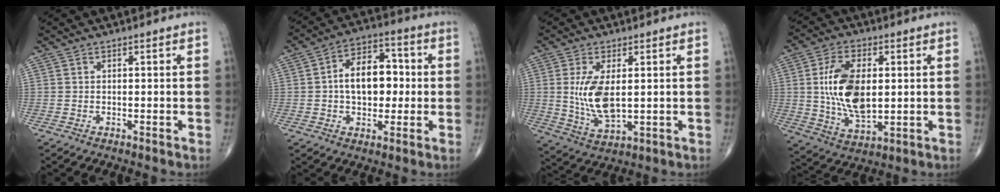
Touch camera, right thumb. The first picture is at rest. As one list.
[{"total": 11.9, "force": [0.3, 7.6, 9.2], "torque": [-0.115, 0.024, -0.001]}, {"total": 9.6, "force": [1.0, 4.4, 8.5], "torque": [-0.170, -0.017, 0.032]}, {"total": 14.3, "force": [1.5, 7.7, 12.0], "torque": [-0.217, -0.010, 0.035]}]